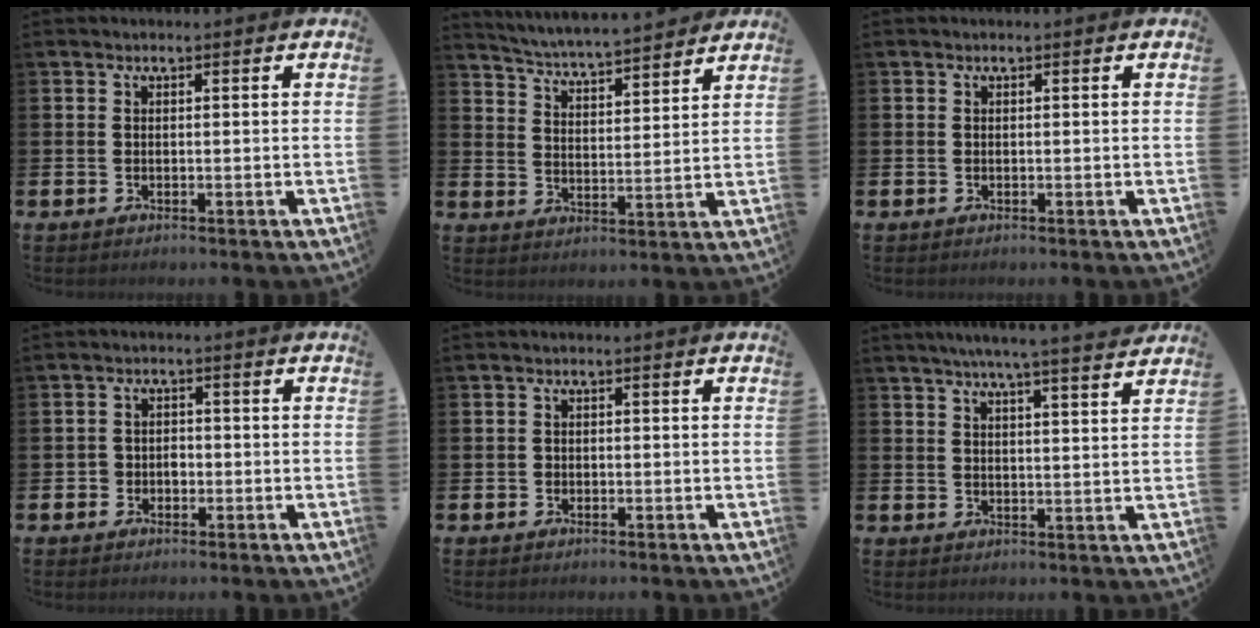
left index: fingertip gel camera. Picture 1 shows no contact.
{"total": 5.4, "force": [5.3, -0.1, 0.6], "torque": [-0.039, -0.041, 0.092]}
{"total": 0.0}
{"total": 2.0, "force": [-0.8, 1.7, 0.3], "torque": [-0.007, 0.002, -0.021]}
{"total": 0.7, "force": [-0.3, 0.6, 0.1], "torque": [-0.007, 0.006, -0.006]}
{"total": 5.7, "force": [5.3, -0.7, 2.1], "torque": [-0.046, -0.025, 0.091]}